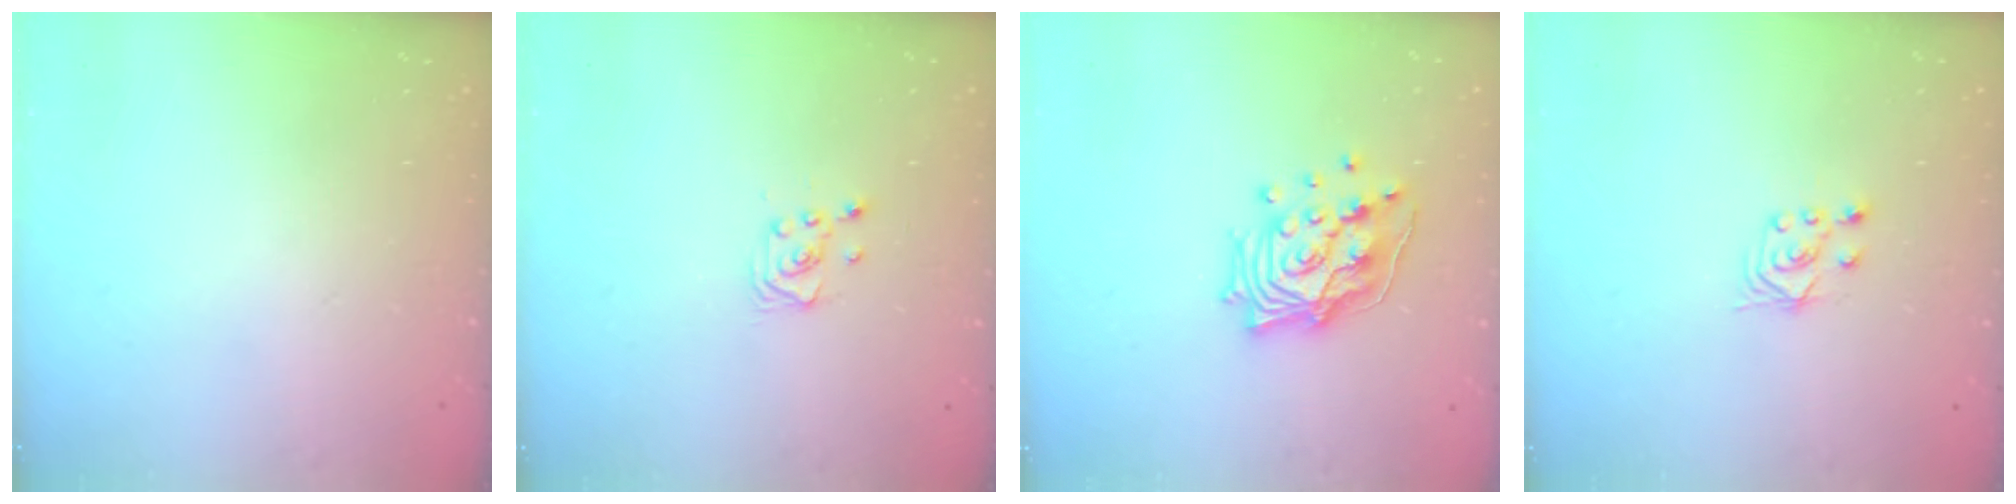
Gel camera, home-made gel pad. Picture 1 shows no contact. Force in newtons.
{"total": 2.2, "press": 2.2, "slide": 0.3}
{"total": 15.3, "press": 15.1, "slide": 2.7}
{"total": 3.0, "press": 2.8, "slide": 0.9}